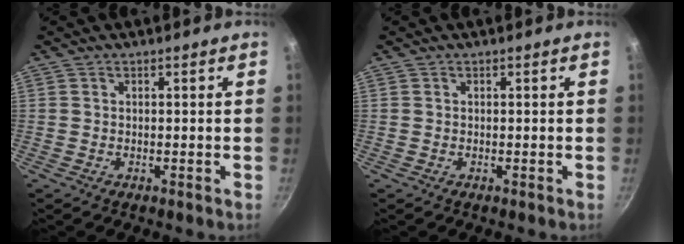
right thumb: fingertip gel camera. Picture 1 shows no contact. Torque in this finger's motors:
{"motor_torque": [-0.01, 0.01, 0.09, 0.02, 0.00]}